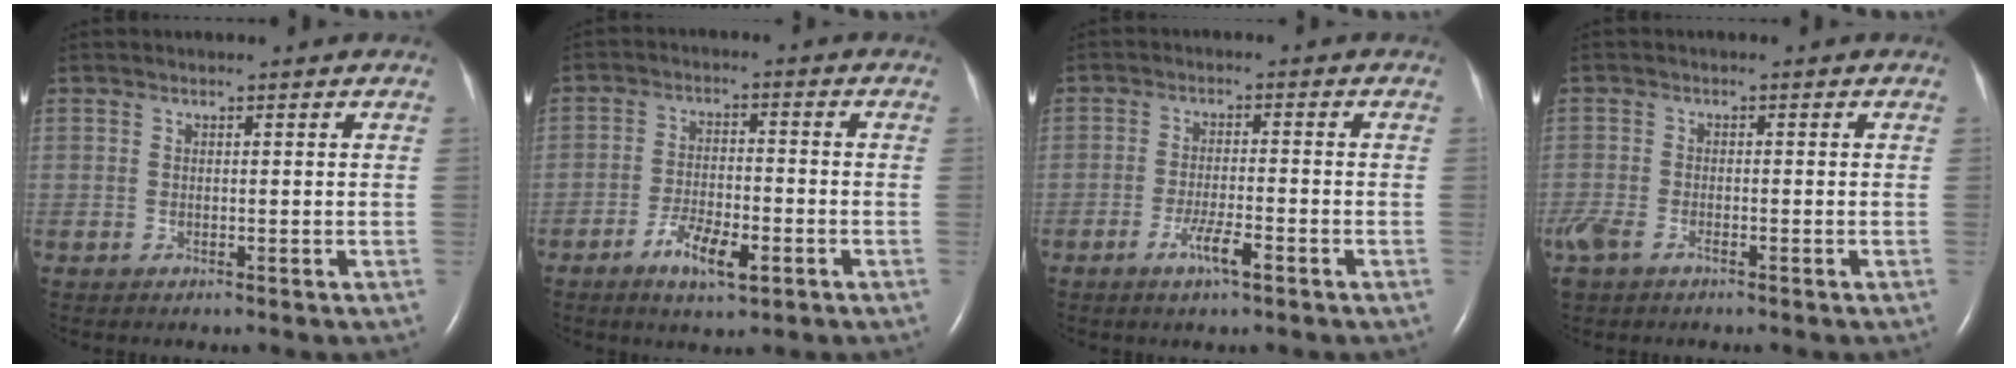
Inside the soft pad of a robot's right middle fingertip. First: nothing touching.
{"total": 6.3, "force": [-3.3, 1.9, 5.0], "torque": [-0.096, -0.003, -0.053]}
{"total": 4.1, "force": [-2.3, 0.4, 3.4], "torque": [-0.067, -0.003, -0.042]}
{"total": 5.3, "force": [-3.3, 2.6, 3.2], "torque": [-0.080, -0.010, -0.065]}